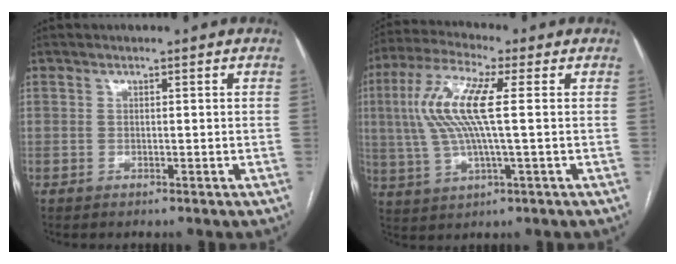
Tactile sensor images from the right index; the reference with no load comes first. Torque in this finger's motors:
{"motor_torque": [1.55, 0.59, 0.64, 0.21]}